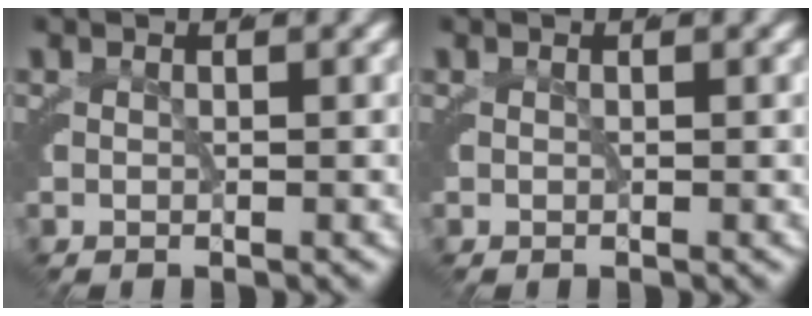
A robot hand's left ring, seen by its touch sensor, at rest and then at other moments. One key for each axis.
{"total": 0.0}